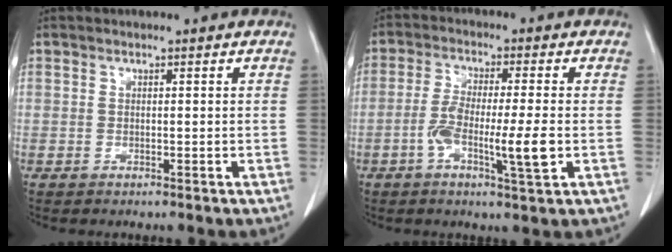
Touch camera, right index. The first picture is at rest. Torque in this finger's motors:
{"motor_torque": [0.55, -0.25, 0.24, 0.09]}